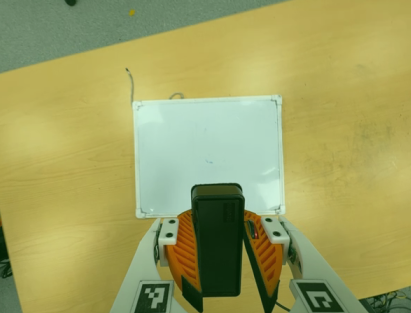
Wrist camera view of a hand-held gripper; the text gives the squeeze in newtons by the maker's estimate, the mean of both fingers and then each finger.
{"total": 9.5, "left": 9.3, "right": 9.7}